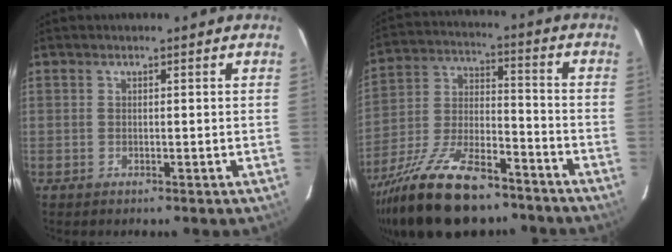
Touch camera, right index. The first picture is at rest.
{"total": 23.2, "force": [-16.3, 9.1, 13.8], "torque": [-0.278, -0.016, -0.270]}